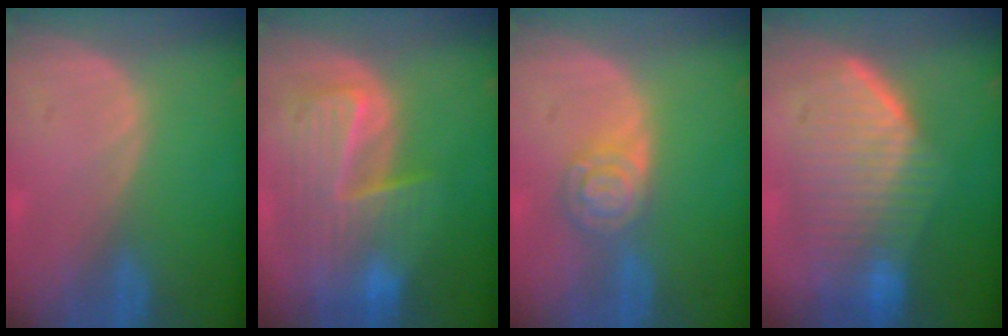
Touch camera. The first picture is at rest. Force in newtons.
{"total": 10.3, "press": 8.9, "slide": 5.1}
{"total": 5.4, "press": 4.8, "slide": 2.5}
{"total": 9.5, "press": 9.1, "slide": 3.0}